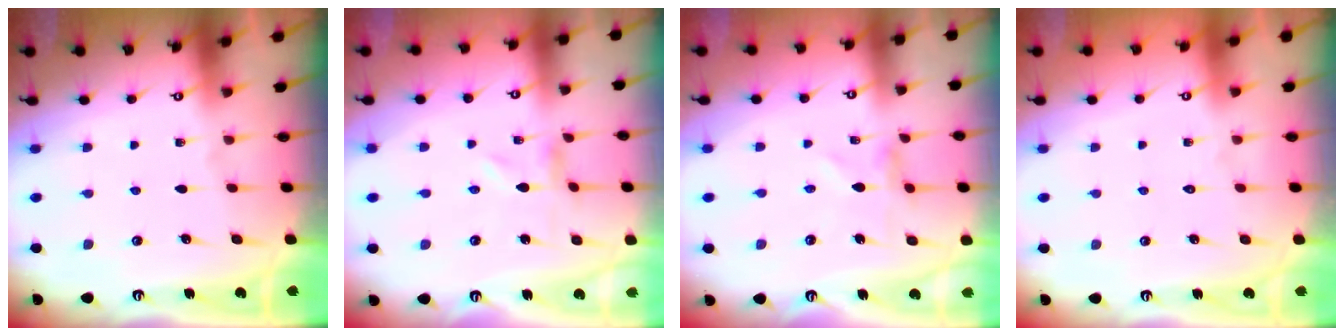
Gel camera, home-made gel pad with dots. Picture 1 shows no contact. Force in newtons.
{"total": 0.0}
{"total": 1.0, "press": 1.0, "slide": 0.2}
{"total": 1.6, "press": 1.6, "slide": 0.1}